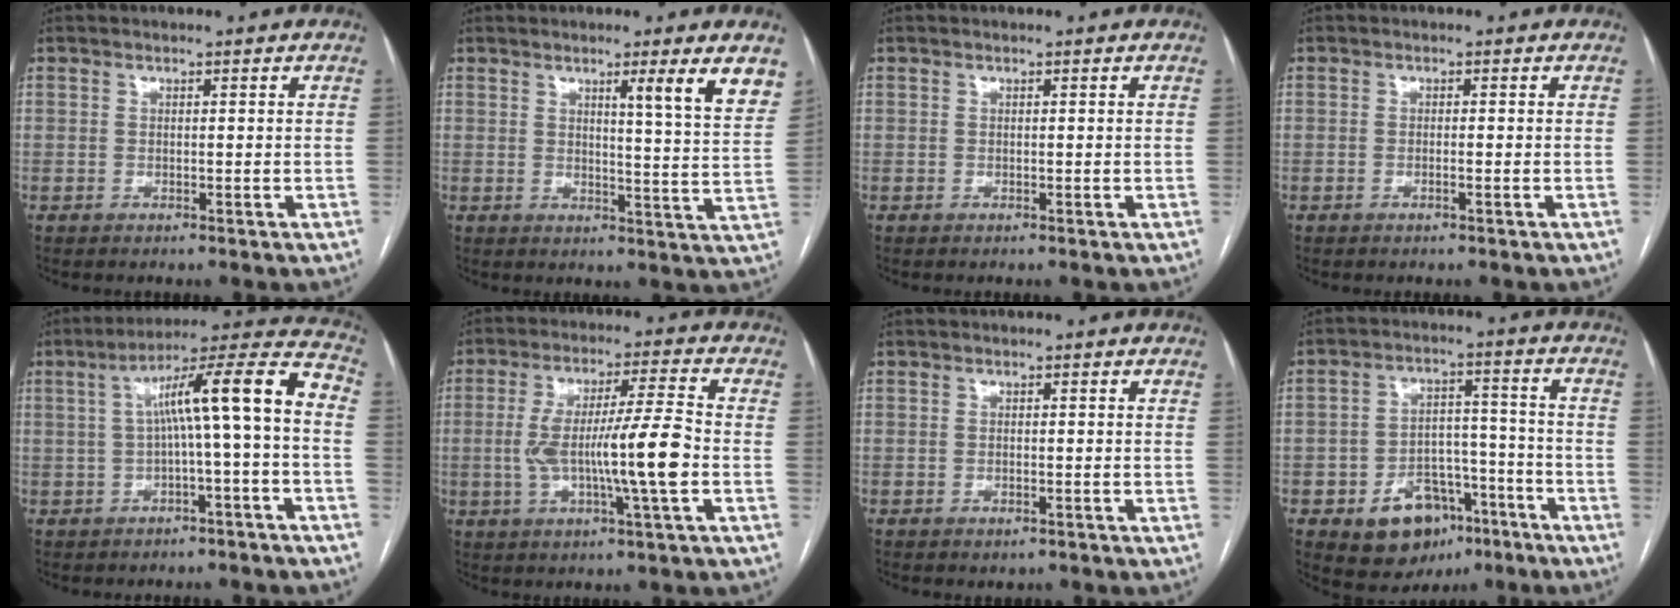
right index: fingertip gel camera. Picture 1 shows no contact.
{"total": 8.5, "force": [5.0, -0.6, 6.8], "torque": [-0.080, -0.022, 0.057]}
{"total": 0.0}
{"total": 0.7, "force": [-0.3, 0.0, 0.6], "torque": [-0.014, 0.000, -0.004]}
{"total": 12.6, "force": [-0.3, 0.3, 12.6], "torque": [-0.184, 0.047, -0.006]}
{"total": 12.6, "force": [-1.9, 0.3, 12.5], "torque": [-0.232, 0.008, -0.034]}
{"total": 0.9, "force": [-0.5, 0.5, 0.6], "torque": [-0.013, -0.002, -0.002]}
{"total": 11.3, "force": [-6.0, 7.4, 6.2], "torque": [-0.092, 0.025, -0.083]}